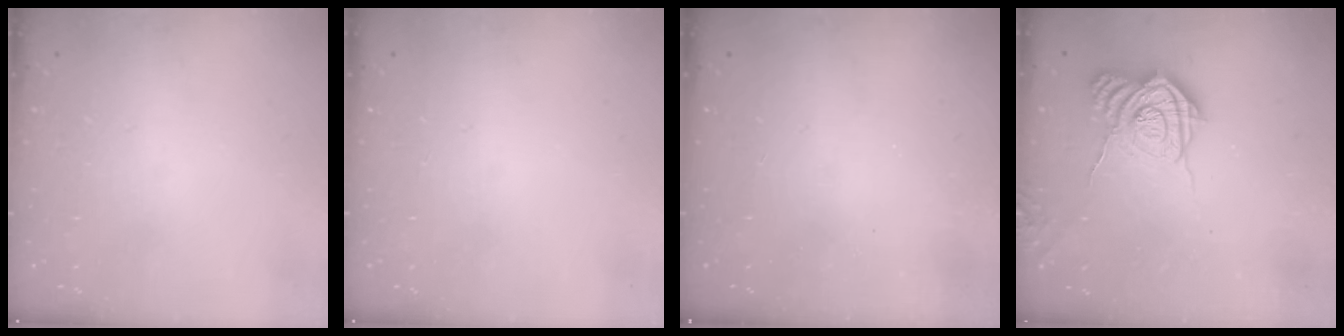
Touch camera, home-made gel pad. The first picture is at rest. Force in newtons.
{"total": 0.0}
{"total": 2.5, "press": 2.3, "slide": 0.8}
{"total": 11.4, "press": 11.3, "slide": 1.0}